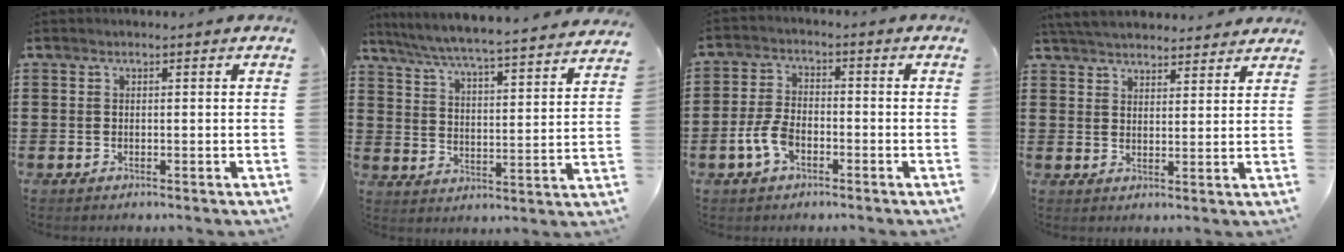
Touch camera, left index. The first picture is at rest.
{"total": 5.4, "force": [5.1, -0.8, 1.5], "torque": [-0.055, -0.047, 0.080]}
{"total": 5.4, "force": [-2.3, 2.9, 3.9], "torque": [-0.101, -0.002, -0.051]}
{"total": 4.8, "force": [4.6, 0.6, 0.8], "torque": [-0.031, -0.013, 0.086]}